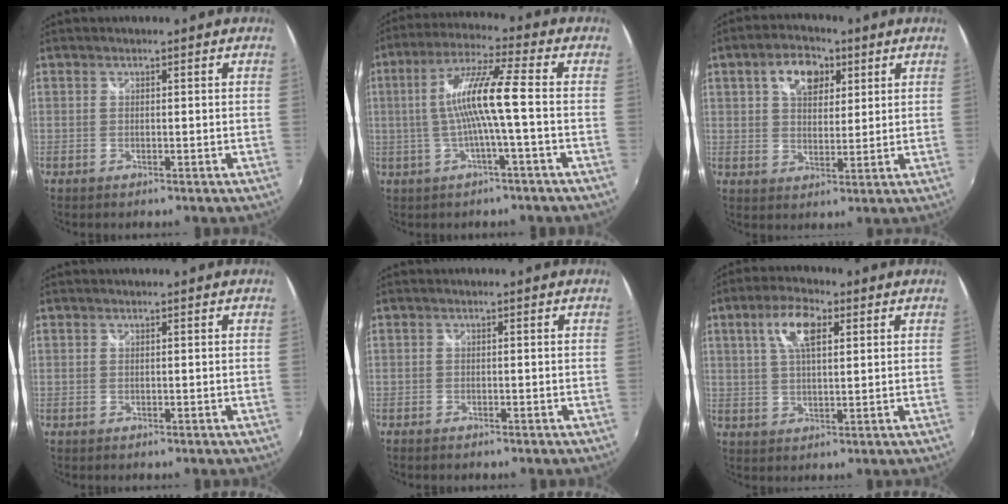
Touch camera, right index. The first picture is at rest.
{"total": 10.2, "force": [-1.2, -0.5, 10.1], "torque": [-0.192, 0.009, -0.019]}
{"total": 8.5, "force": [3.6, 5.4, 5.5], "torque": [-0.091, 0.023, 0.059]}
{"total": 0.0}
{"total": 1.6, "force": [-1.5, 0.5, 0.4], "torque": [-0.012, -0.009, -0.027]}
{"total": 7.9, "force": [3.0, 3.3, 6.5], "torque": [-0.123, 0.016, 0.053]}